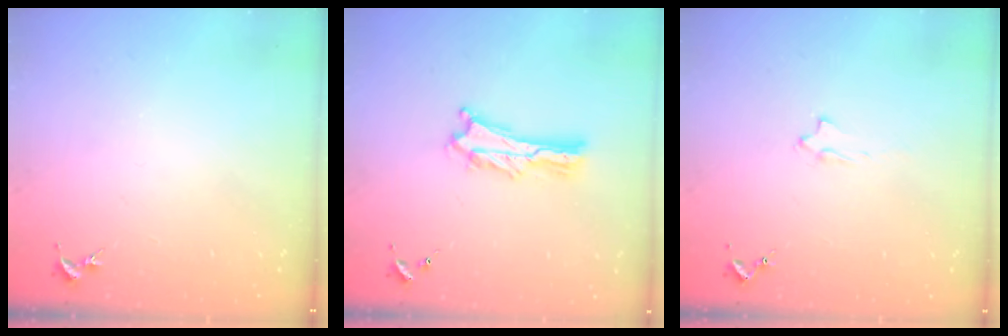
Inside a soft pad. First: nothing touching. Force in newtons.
{"total": 2.7, "press": 2.7, "slide": 0.3}
{"total": 2.0, "press": 2.0, "slide": 0.4}